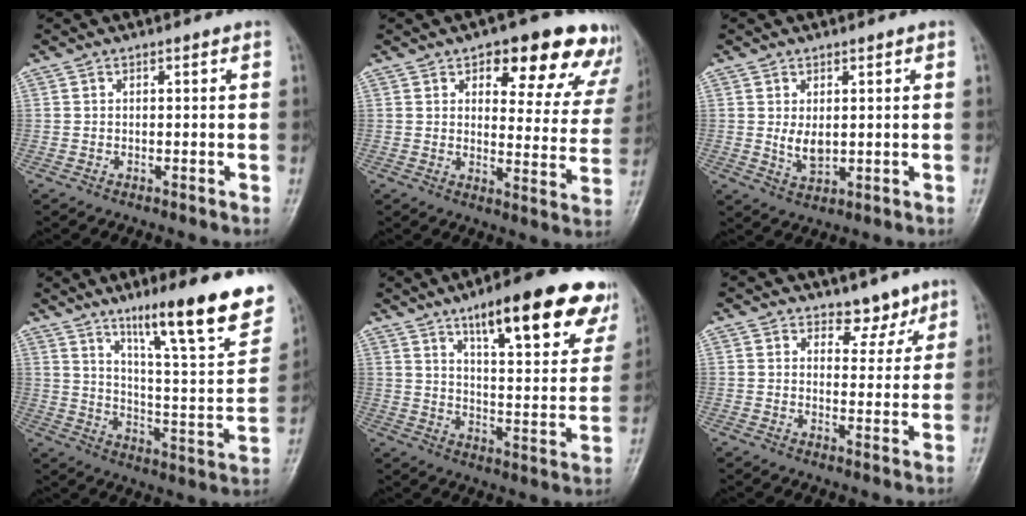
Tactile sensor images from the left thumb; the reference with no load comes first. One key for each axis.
{"total": 16.7, "fx": 10.5, "fy": 7.7, "fz": 10.5, "tx": -0.063, "ty": -0.041, "tz": 0.123}
{"total": 3.8, "fx": 0.6, "fy": 2.2, "fz": 3.0, "tx": -0.044, "ty": -0.013, "tz": 0.019}
{"total": 22.1, "fx": 13.9, "fy": 3.7, "fz": 16.8, "tx": -0.218, "ty": -0.061, "tz": 0.217}
{"total": 21.5, "fx": 13.5, "fy": 5.9, "fz": 15.7, "tx": -0.179, "ty": -0.048, "tz": 0.190}
{"total": 4.8, "fx": 3.8, "fy": 2.7, "fz": 1.2, "tx": 0.019, "ty": -0.027, "tz": 0.055}